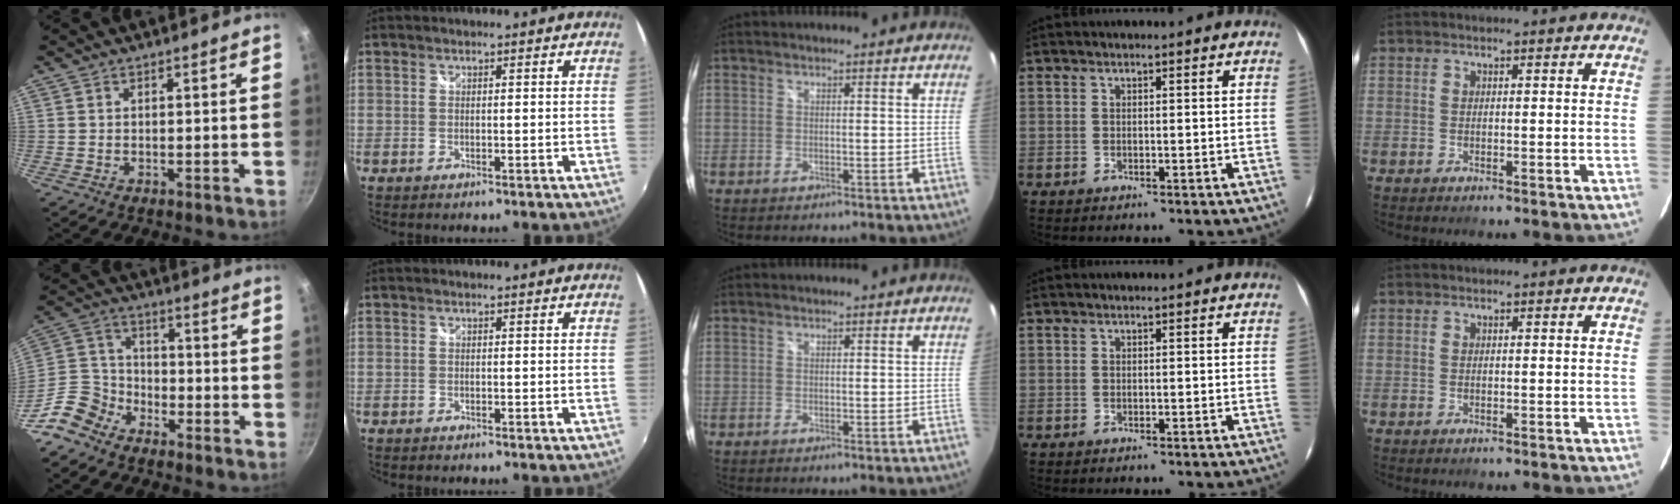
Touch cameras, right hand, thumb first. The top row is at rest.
{"thumb": {"total": 9.5, "force": [-6.8, 5.7, 3.4], "torque": [-0.047, 0.057, -0.155]}, "index": {"total": 0.6, "force": [-0.6, 0.2, -0.1], "torque": [0.001, -0.006, -0.013]}}